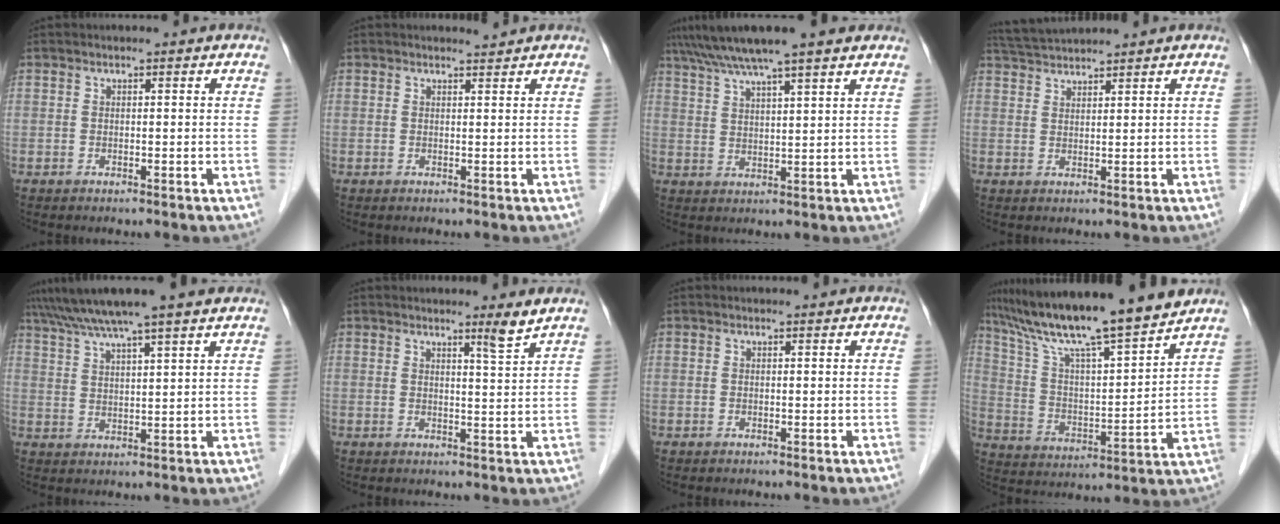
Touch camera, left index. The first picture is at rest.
{"total": 0.9, "force": [0.8, -0.3, -0.2], "torque": [-0.007, -0.008, 0.013]}
{"total": 11.5, "force": [9.4, 0.2, 6.6], "torque": [-0.116, 0.037, 0.140]}
{"total": 4.2, "force": [4.0, -0.7, 0.6], "torque": [-0.018, 0.022, 0.081]}
{"total": 10.5, "force": [8.8, -0.7, 5.6], "torque": [-0.101, 0.032, 0.132]}
{"total": 2.6, "force": [2.1, -0.9, 1.2], "torque": [-0.027, -0.017, 0.035]}
{"total": 0.0}
{"total": 17.9, "force": [15.5, 0.0, 9.0], "torque": [-0.159, 0.004, 0.261]}